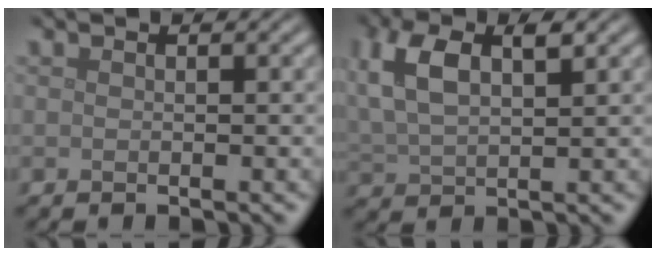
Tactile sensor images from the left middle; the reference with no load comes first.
{"total": 6.3, "force": [2.4, 3.3, 4.8], "torque": [-0.106, 0.009, 0.041]}